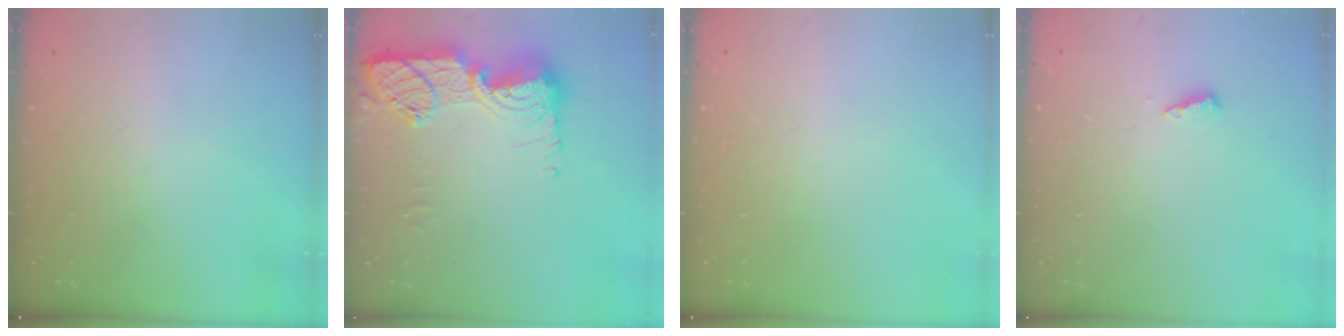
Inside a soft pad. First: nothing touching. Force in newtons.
{"total": 16.5, "press": 16.4, "slide": 1.2}
{"total": 0.0}
{"total": 3.6, "press": 3.6, "slide": 0.4}